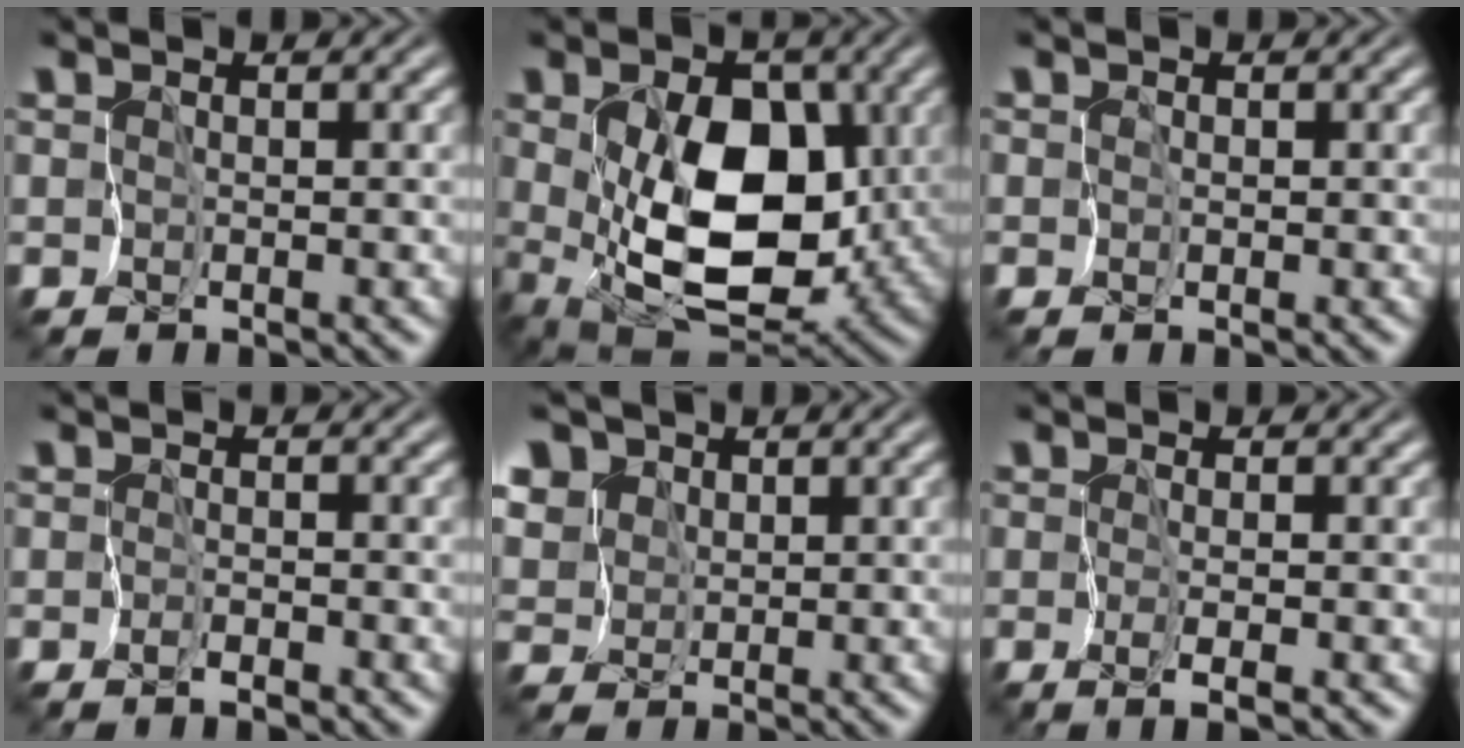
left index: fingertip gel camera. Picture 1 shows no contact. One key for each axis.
{"total": 10.3, "fx": 0.2, "fy": 6.5, "fz": 8.0, "tx": -0.131, "ty": -0.028, "tz": 0.014}
{"total": 0.0}
{"total": 0.8, "fx": -0.7, "fy": 0.2, "fz": 0.2, "tx": -0.003, "ty": -0.003, "tz": -0.016}
{"total": 5.9, "fx": 2.9, "fy": 4.8, "fz": 1.9, "tx": -0.066, "ty": 0.014, "tz": 0.042}
{"total": 1.2, "fx": -0.6, "fy": 0.0, "fz": 1.1, "tx": -0.021, "ty": -0.002, "tz": -0.012}